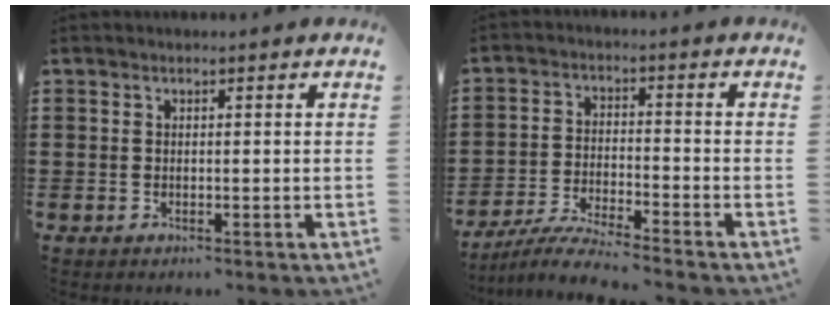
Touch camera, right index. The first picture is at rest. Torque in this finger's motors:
{"motor_torque": [0.08, 0.22, 0.11, 0.06]}